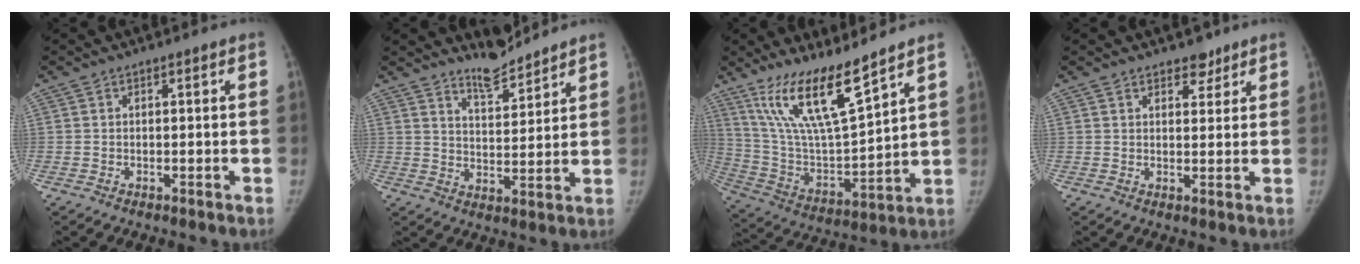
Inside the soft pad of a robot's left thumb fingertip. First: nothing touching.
{"total": 6.4, "force": [6.0, 1.3, 1.8], "torque": [-0.018, -0.051, 0.108]}
{"total": 16.7, "force": [11.9, 3.0, 11.4], "torque": [-0.195, -0.069, 0.240]}
{"total": 3.3, "force": [2.5, 1.8, 1.2], "torque": [0.004, -0.015, 0.035]}